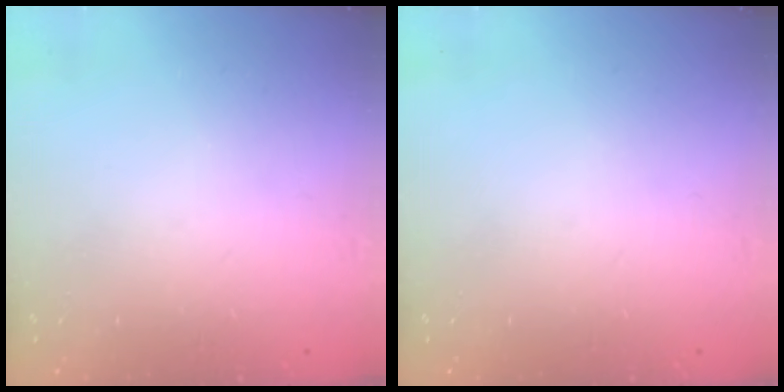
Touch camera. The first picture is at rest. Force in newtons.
{"total": 0.0}